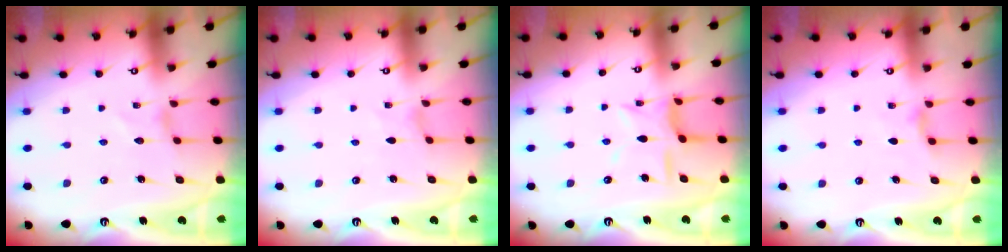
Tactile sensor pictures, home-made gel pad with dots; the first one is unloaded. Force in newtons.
{"total": 0.0}
{"total": 10.5, "press": 10.5, "slide": 0.8}
{"total": 2.7, "press": 2.7, "slide": 0.5}